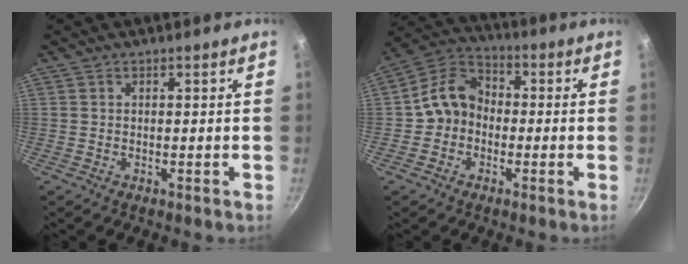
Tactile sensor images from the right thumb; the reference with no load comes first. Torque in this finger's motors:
{"motor_torque": [-0.34, 0.63, -0.20, -0.15, 0.14]}